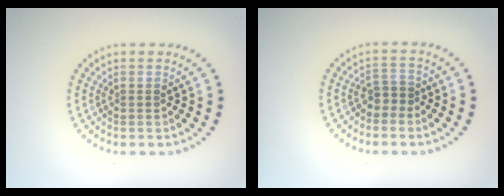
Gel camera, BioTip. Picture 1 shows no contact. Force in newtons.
{"total": 1.6, "press": 1.3, "slide": 0.9}